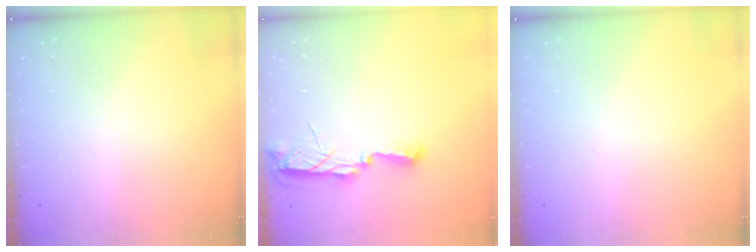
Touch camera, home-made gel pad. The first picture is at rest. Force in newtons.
{"total": 9.3, "press": 8.3, "slide": 4.1}
{"total": 0.0}